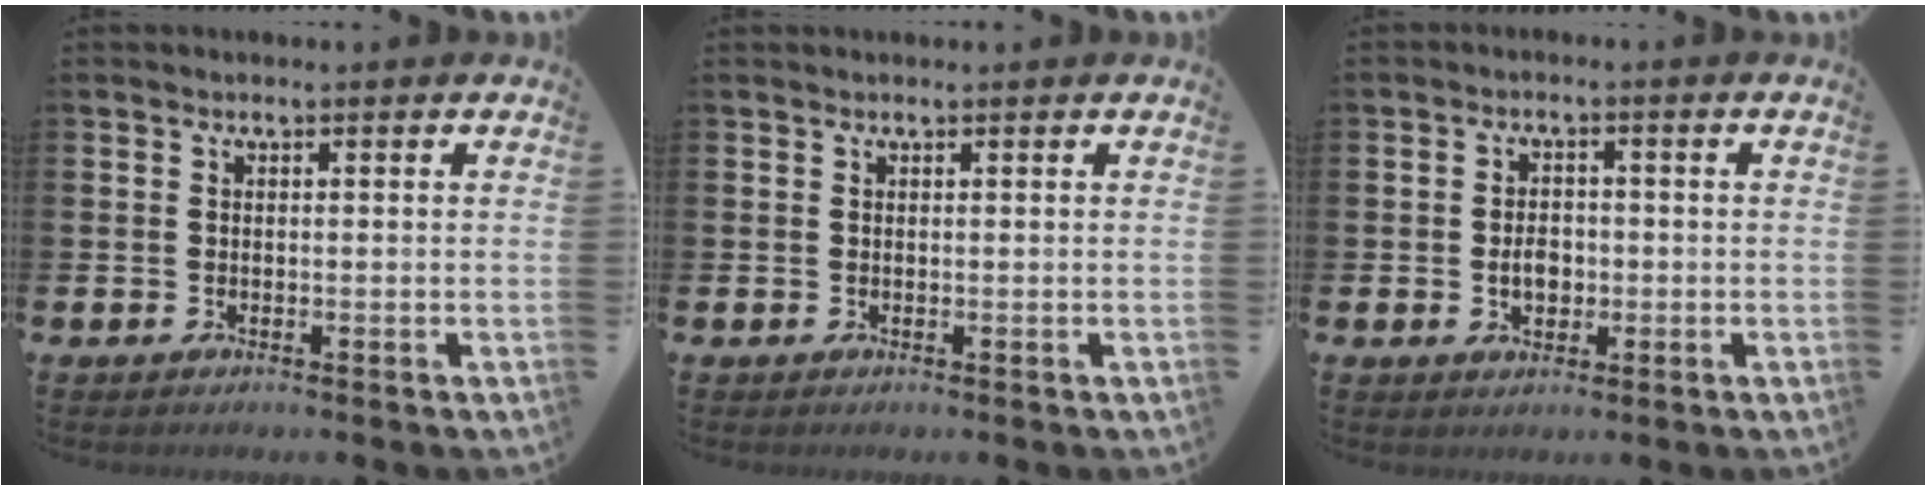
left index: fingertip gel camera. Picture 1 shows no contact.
{"total": 0.0}
{"total": 3.1, "force": [-0.5, 2.2, 2.1], "torque": [-0.024, -0.003, -0.015]}